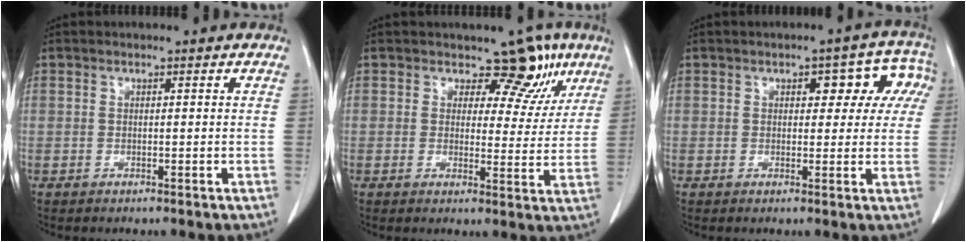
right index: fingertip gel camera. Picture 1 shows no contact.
{"total": 5.8, "force": [3.8, 3.6, 2.5], "torque": [-0.007, -0.003, 0.045]}
{"total": 7.0, "force": [2.1, 3.8, 5.5], "torque": [-0.045, 0.035, 0.021]}